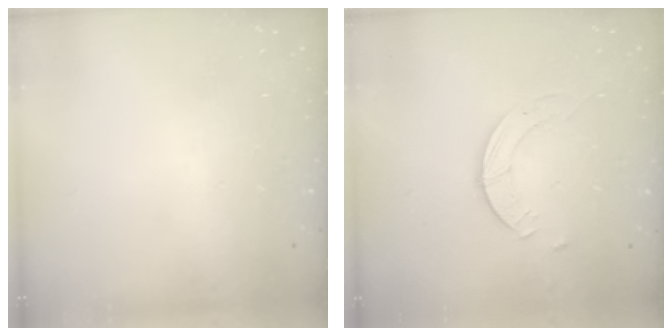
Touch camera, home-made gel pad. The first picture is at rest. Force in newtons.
{"total": 2.3, "press": 2.3, "slide": 0.3}